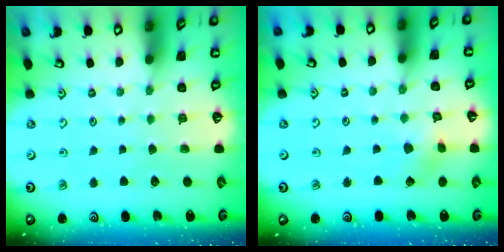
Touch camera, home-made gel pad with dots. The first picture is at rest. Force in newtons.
{"total": 3.6, "press": 3.6, "slide": 0.3}